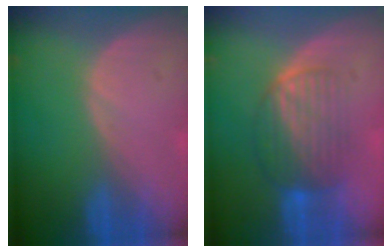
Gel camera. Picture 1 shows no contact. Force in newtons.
{"total": 6.7, "press": 6.4, "slide": 1.8}